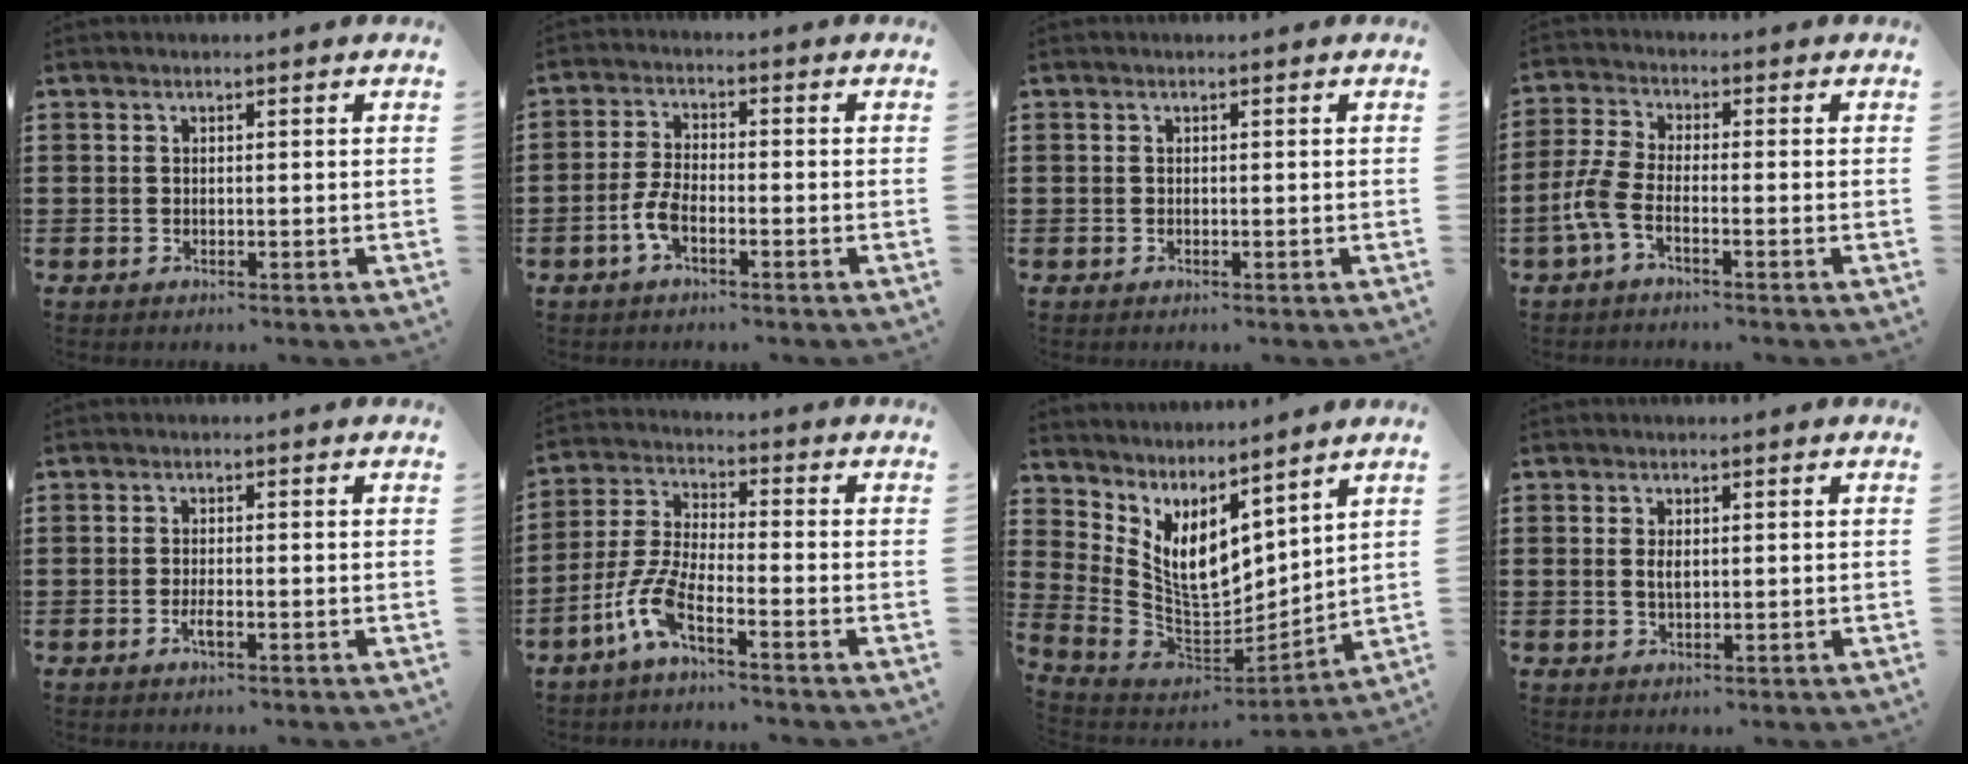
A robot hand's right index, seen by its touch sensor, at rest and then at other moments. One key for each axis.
{"total": 4.1, "fx": -1.8, "fy": 1.6, "fz": 3.3, "tx": -0.092, "ty": -0.006, "tz": -0.042}
{"total": 0.0}
{"total": 4.6, "fx": -2.2, "fy": 1.5, "fz": 3.8, "tx": -0.108, "ty": -0.013, "tz": -0.049}
{"total": 1.9, "fx": -0.8, "fy": 0.3, "fz": 1.7, "tx": -0.037, "ty": -0.003, "tz": -0.016}
{"total": 7.3, "fx": -4.6, "fy": 1.3, "fz": 5.5, "tx": -0.155, "ty": -0.018, "tz": -0.096}
{"total": 8.0, "fx": 4.3, "fy": 4.4, "fz": 5.2, "tx": -0.135, "ty": -0.036, "tz": 0.081}
{"total": 1.8, "fx": 0.3, "fy": 0.8, "fz": 1.6, "tx": -0.033, "ty": 0.004, "tz": 0.005}